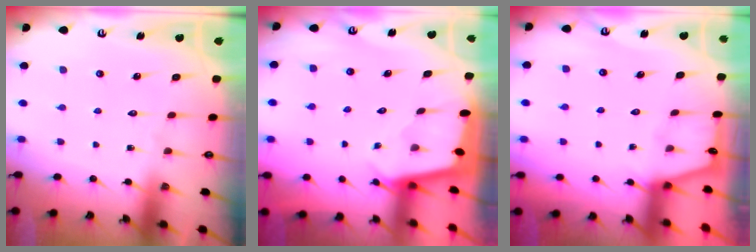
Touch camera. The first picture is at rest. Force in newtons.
{"total": 1.9, "press": 1.9, "slide": 0.2}
{"total": 2.1, "press": 2.1, "slide": 0.3}